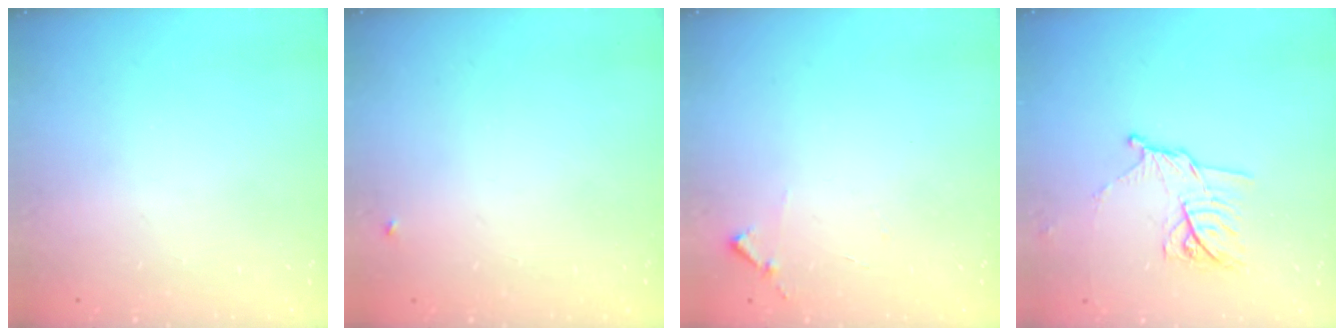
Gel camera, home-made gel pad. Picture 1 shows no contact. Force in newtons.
{"total": 3.5, "press": 3.4, "slide": 0.5}
{"total": 6.8, "press": 6.8, "slide": 0.6}
{"total": 11.3, "press": 11.3, "slide": 0.7}